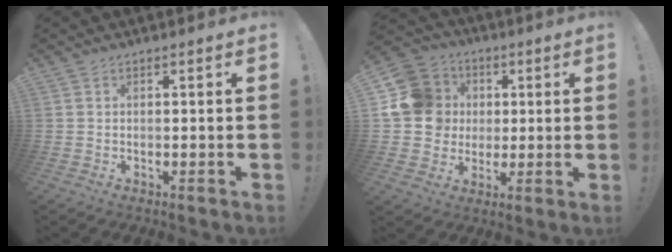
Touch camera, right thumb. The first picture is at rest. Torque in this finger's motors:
{"motor_torque": [1.51, 1.64, 0.72, 0.32, 0.05]}